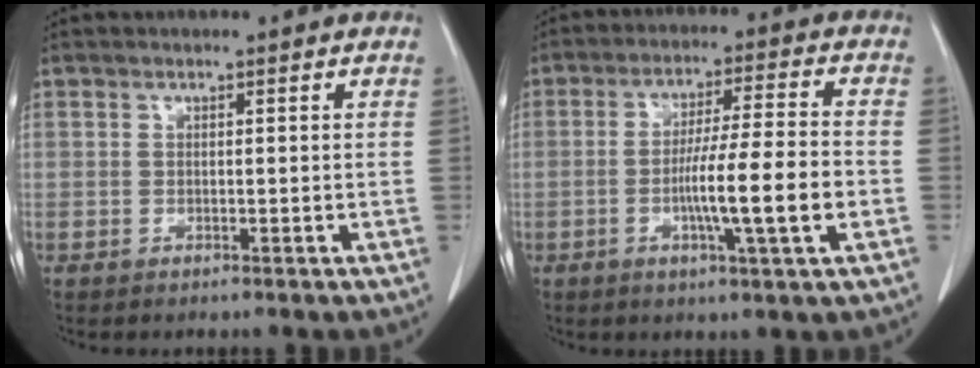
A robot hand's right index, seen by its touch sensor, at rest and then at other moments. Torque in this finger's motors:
{"motor_torque": [1.48, -0.64, 0.79, 0.13]}